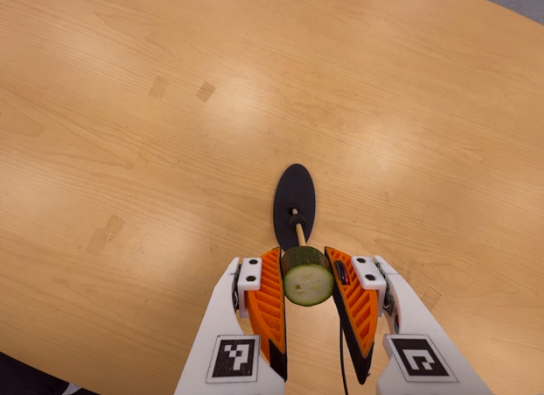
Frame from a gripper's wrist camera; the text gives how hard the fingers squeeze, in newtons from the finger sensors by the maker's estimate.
{"total": 11.0, "left": 10.3, "right": 11.6}